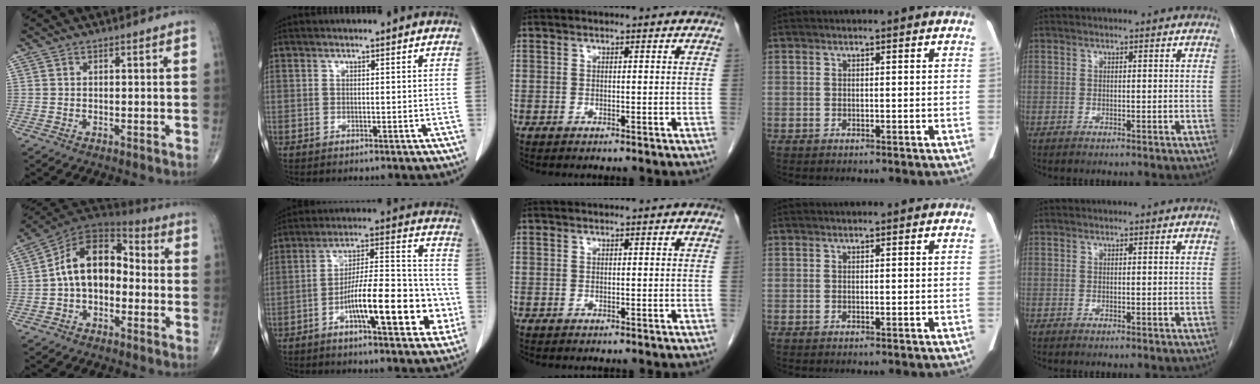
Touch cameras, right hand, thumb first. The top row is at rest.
{"thumb": {"total": 13.4, "force": [-1.1, 8.9, 9.9], "torque": [-0.138, 0.047, -0.035]}, "index": {"total": 16.9, "force": [-5.5, 4.3, 15.4], "torque": [-0.238, 0.025, -0.082]}}